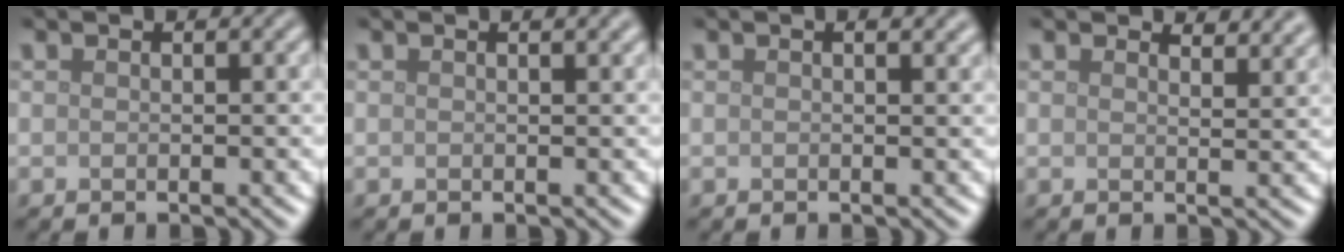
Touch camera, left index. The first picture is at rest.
{"total": 1.4, "force": [0.8, 0.4, 1.0], "torque": [-0.011, 0.004, 0.007]}
{"total": 1.2, "force": [0.7, 0.2, 0.9], "torque": [-0.014, 0.002, 0.011]}
{"total": 2.8, "force": [2.6, 0.5, 0.8], "torque": [-0.014, 0.000, 0.033]}